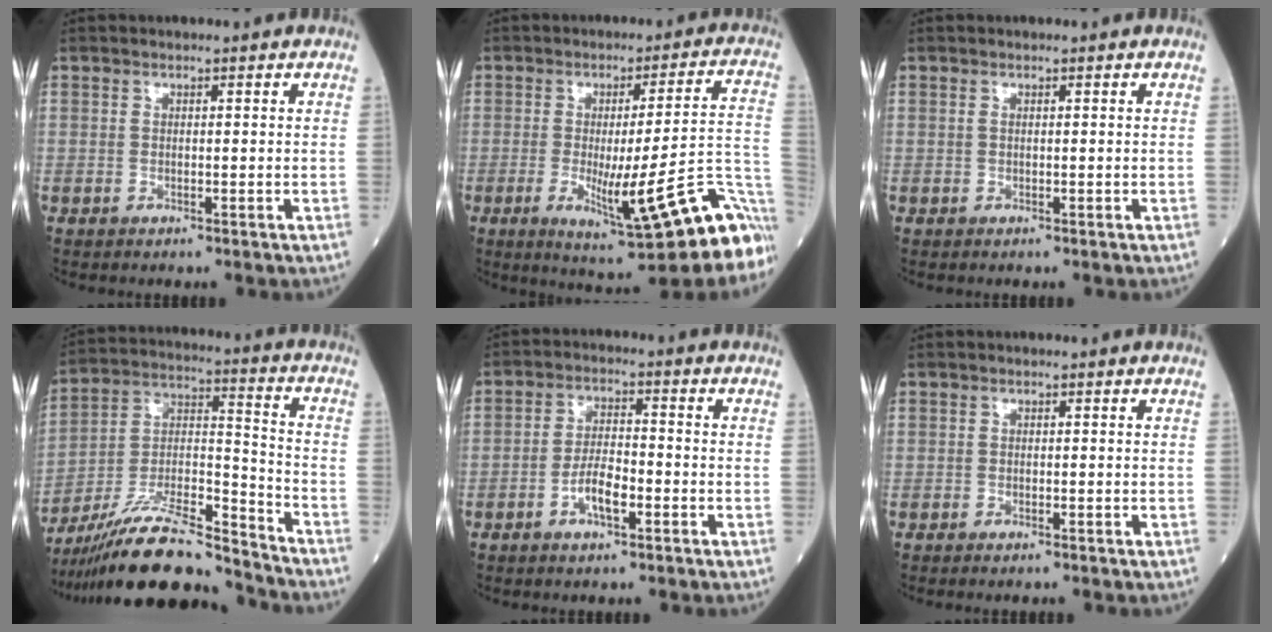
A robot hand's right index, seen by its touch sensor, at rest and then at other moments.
{"total": 16.8, "force": [-8.1, 1.0, 14.8], "torque": [-0.126, -0.002, -0.106]}
{"total": 0.0}
{"total": 18.7, "force": [-16.9, 1.8, 7.9], "torque": [-0.161, 0.008, -0.305]}
{"total": 5.1, "force": [-2.1, 1.6, 4.4], "torque": [-0.087, 0.007, -0.039]}
{"total": 0.7, "force": [-0.6, 0.1, 0.4], "torque": [-0.009, -0.002, -0.009]}